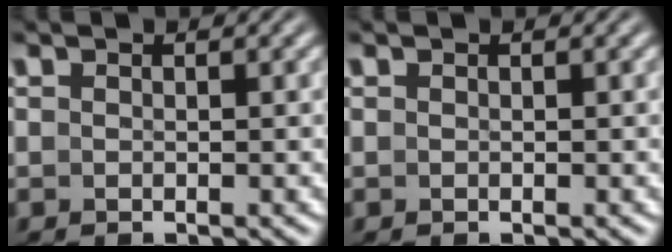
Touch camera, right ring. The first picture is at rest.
{"total": 0.0}